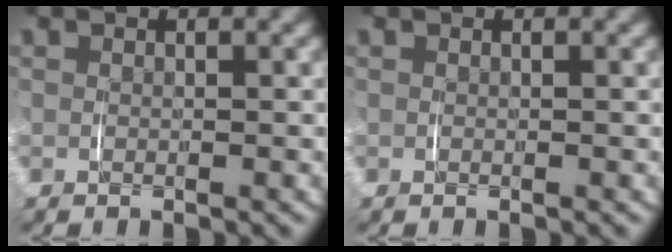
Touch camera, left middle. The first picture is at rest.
{"total": 0.0}